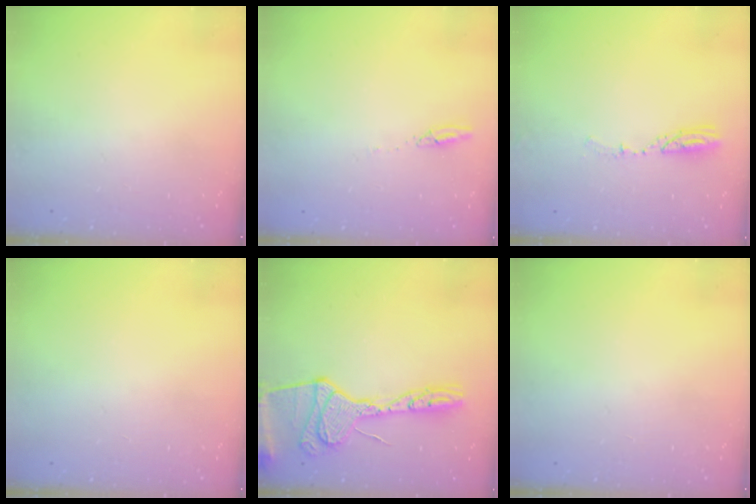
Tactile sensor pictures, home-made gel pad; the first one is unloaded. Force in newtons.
{"total": 2.7, "press": 2.7, "slide": 0.2}
{"total": 4.8, "press": 4.7, "slide": 1.0}
{"total": 0.0}
{"total": 18.9, "press": 18.8, "slide": 1.9}
{"total": 0.0}